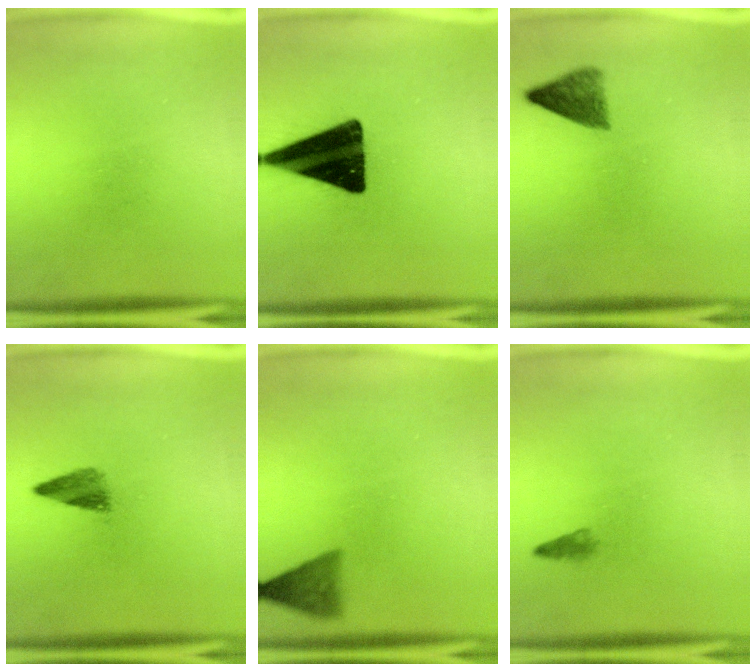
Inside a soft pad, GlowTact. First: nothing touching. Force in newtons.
{"total": 18.0}
{"total": 3.7}
{"total": 2.9}
{"total": 3.5}
{"total": 0.9}